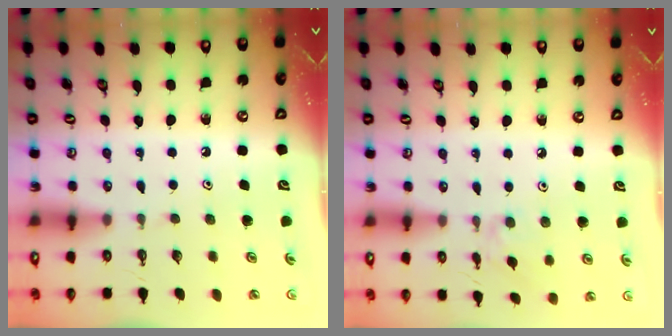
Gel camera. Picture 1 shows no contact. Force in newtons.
{"total": 3.0, "press": 2.9, "slide": 0.5}